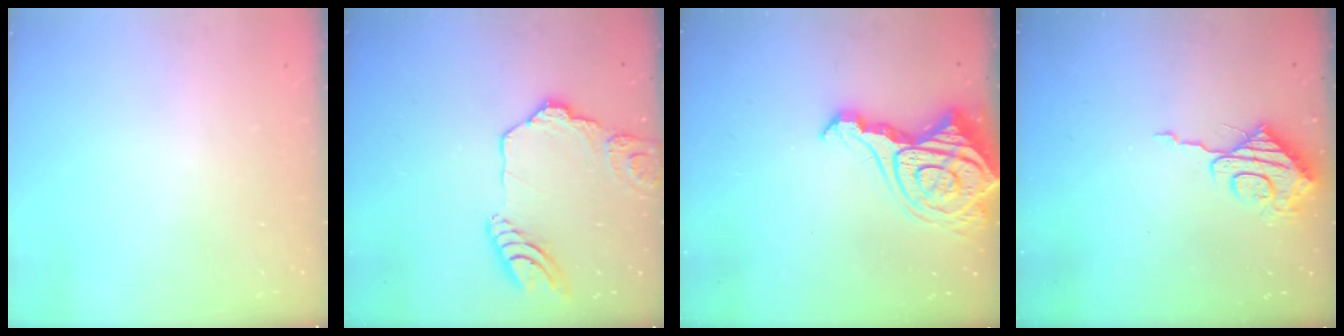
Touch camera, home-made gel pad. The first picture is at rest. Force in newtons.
{"total": 15.3, "press": 15.2, "slide": 1.7}
{"total": 16.4, "press": 16.3, "slide": 1.9}
{"total": 9.0, "press": 9.0, "slide": 0.4}